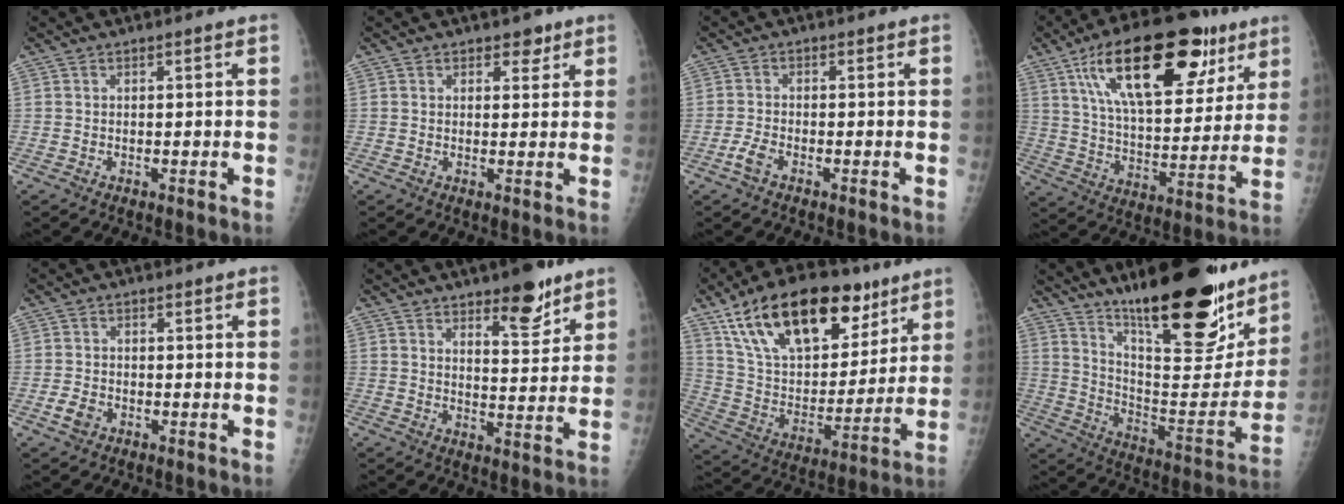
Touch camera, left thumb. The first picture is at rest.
{"total": 2.8, "force": [1.8, 1.8, 1.1], "torque": [0.005, -0.009, 0.022]}
{"total": 2.6, "force": [-1.5, 1.2, 1.7], "torque": [-0.041, 0.004, -0.033]}
{"total": 27.0, "force": [13.8, 12.1, 19.8], "torque": [-0.277, -0.016, 0.226]}
{"total": 2.8, "force": [-1.2, 2.0, 1.5], "torque": [-0.025, 0.002, -0.020]}
{"total": 8.8, "force": [6.0, 3.1, 5.7], "torque": [-0.059, -0.042, 0.088]}
{"total": 27.3, "force": [15.9, 13.9, 17.3], "torque": [-0.262, -0.025, 0.274]}
{"total": 27.4, "force": [19.1, 7.9, 18.0], "torque": [-0.228, -0.101, 0.301]}